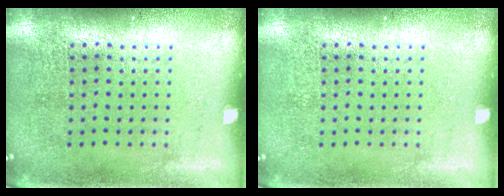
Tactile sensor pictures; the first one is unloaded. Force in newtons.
{"total": 0.0}